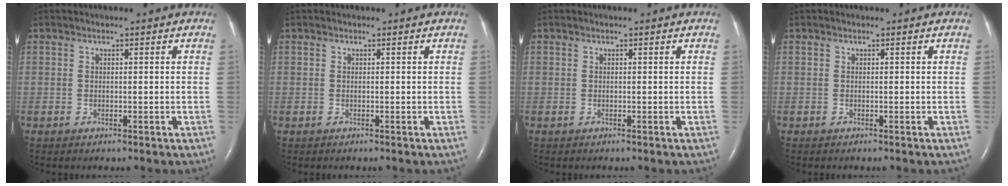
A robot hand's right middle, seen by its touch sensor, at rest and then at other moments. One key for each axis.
{"total": 0.0}
{"total": 0.0}
{"total": 0.0}